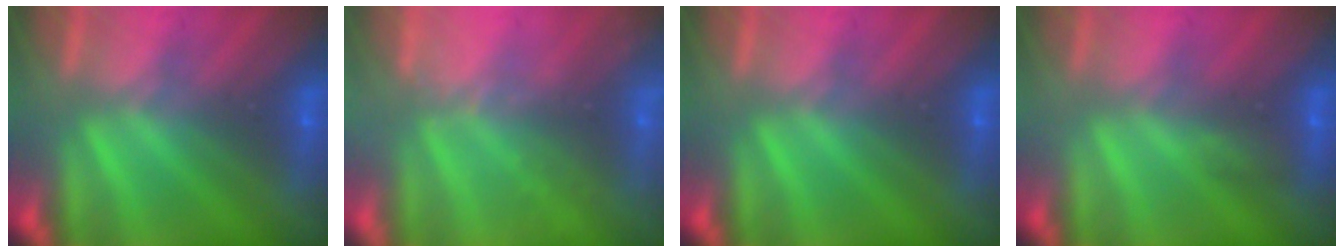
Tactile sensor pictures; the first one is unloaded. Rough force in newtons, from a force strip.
{"total": 2.3}
{"total": 0.0}
{"total": 2.9}